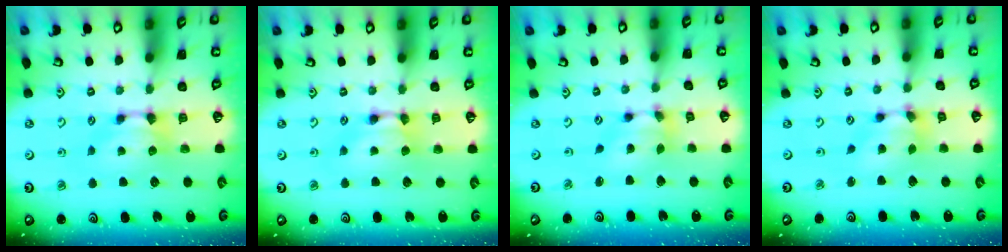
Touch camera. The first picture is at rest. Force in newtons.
{"total": 1.7, "press": 1.7, "slide": 0.1}
{"total": 5.4, "press": 5.0, "slide": 2.0}
{"total": 5.8, "press": 5.5, "slide": 1.8}